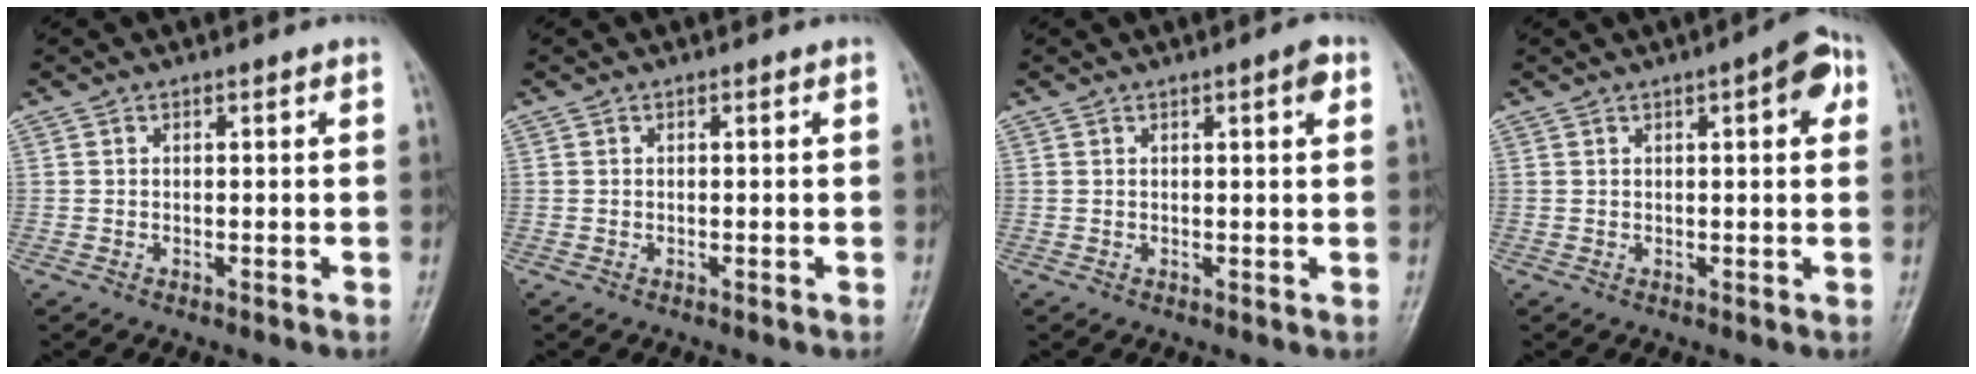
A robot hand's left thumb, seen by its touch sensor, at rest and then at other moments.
{"total": 0.0}
{"total": 2.6, "force": [1.1, 0.5, 2.2], "torque": [-0.029, -0.001, 0.014]}
{"total": 6.0, "force": [2.2, 1.8, 5.2], "torque": [-0.055, 0.006, 0.021]}